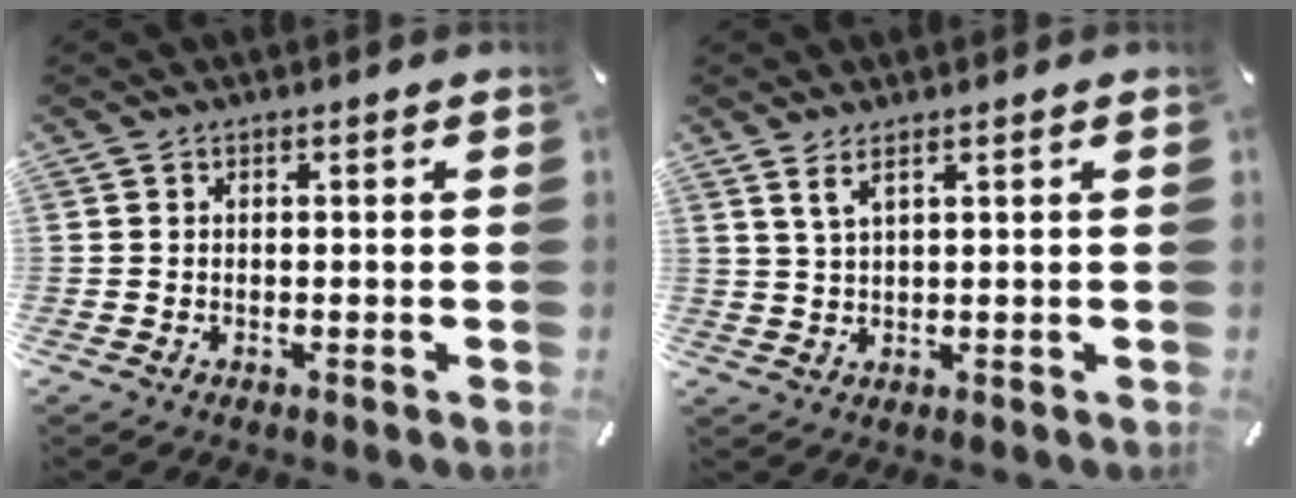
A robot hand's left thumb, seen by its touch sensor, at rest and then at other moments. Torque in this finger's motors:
{"motor_torque": [-0.12, -0.13, -0.04, 0.05, 0.00]}